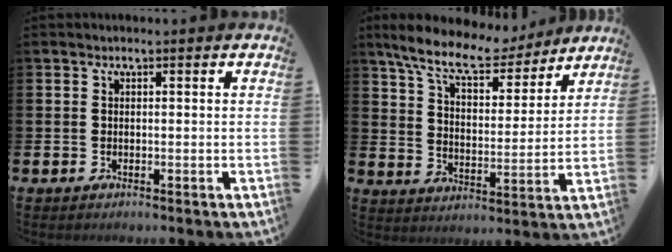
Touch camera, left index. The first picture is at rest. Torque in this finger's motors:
{"motor_torque": [1.04, -1.10, 0.66, 0.21]}